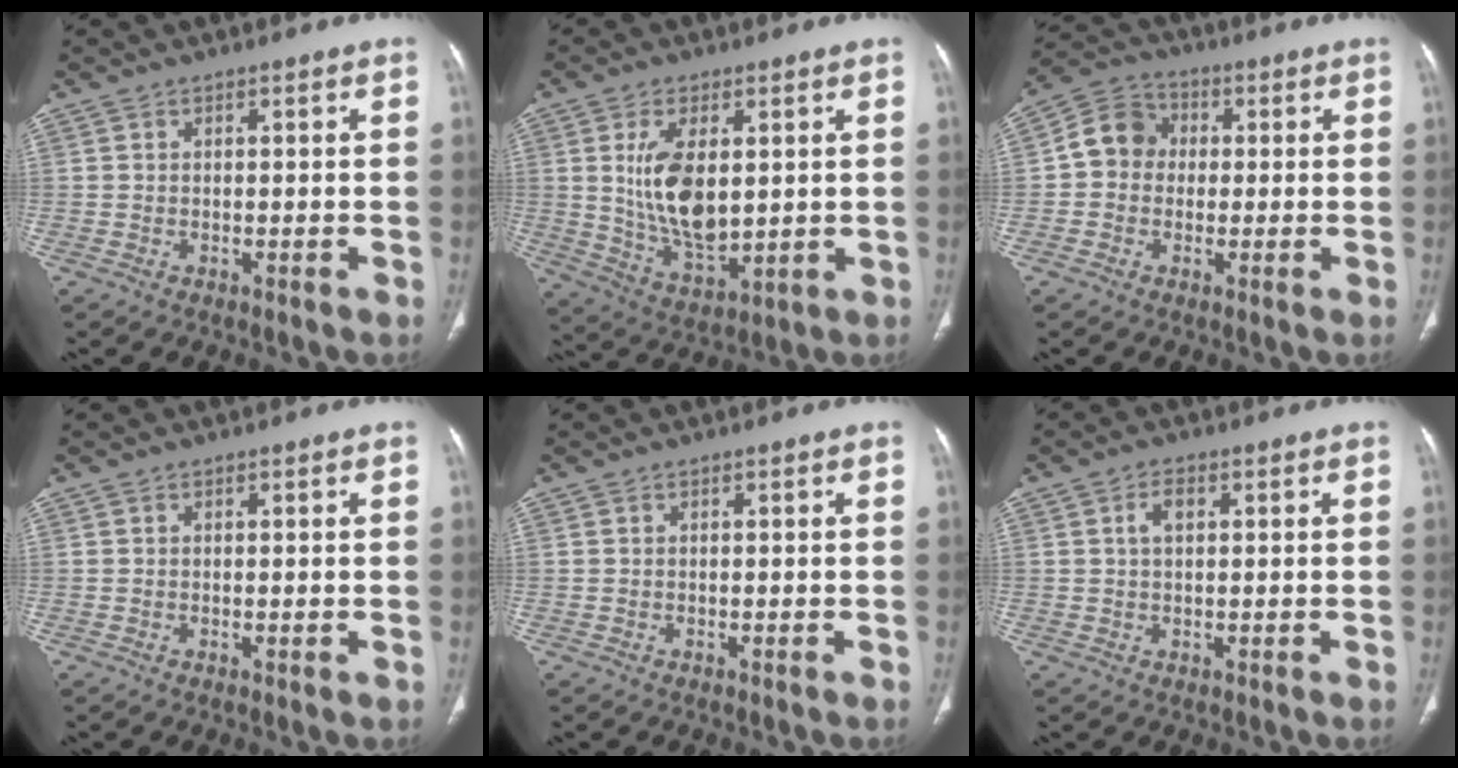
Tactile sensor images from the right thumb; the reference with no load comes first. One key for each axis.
{"total": 12.3, "fx": 2.0, "fy": 6.4, "fz": 10.3, "tx": -0.177, "ty": -0.021, "tz": 0.051}
{"total": 7.8, "fx": 0.1, "fy": 6.9, "fz": 3.6, "tx": -0.044, "ty": 0.022, "tz": -0.013}
{"total": 0.0}
{"total": 0.0}
{"total": 2.8, "fx": 0.8, "fy": 1.6, "fz": 2.2, "tx": -0.040, "ty": 0.006, "tz": 0.014}